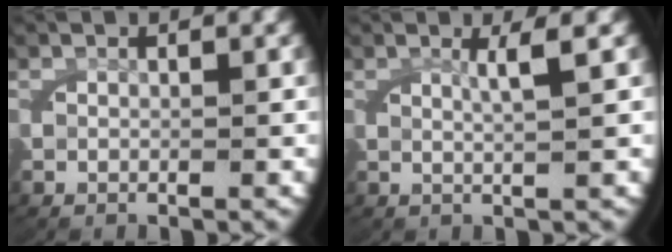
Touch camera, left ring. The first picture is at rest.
{"total": 2.2, "force": [1.0, -0.5, 1.9], "torque": [-0.039, -0.003, 0.022]}